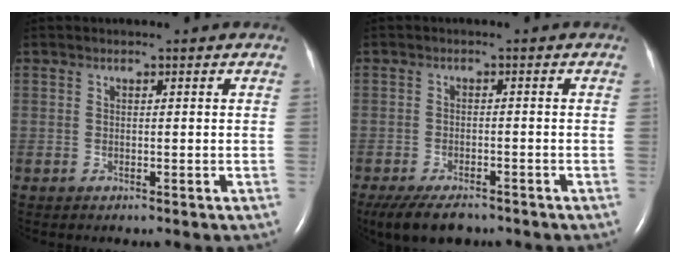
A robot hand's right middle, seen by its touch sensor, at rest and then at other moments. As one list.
[{"total": 7.4, "force": [-5.8, 2.8, 3.7], "torque": [-0.063, -0.009, -0.091]}]